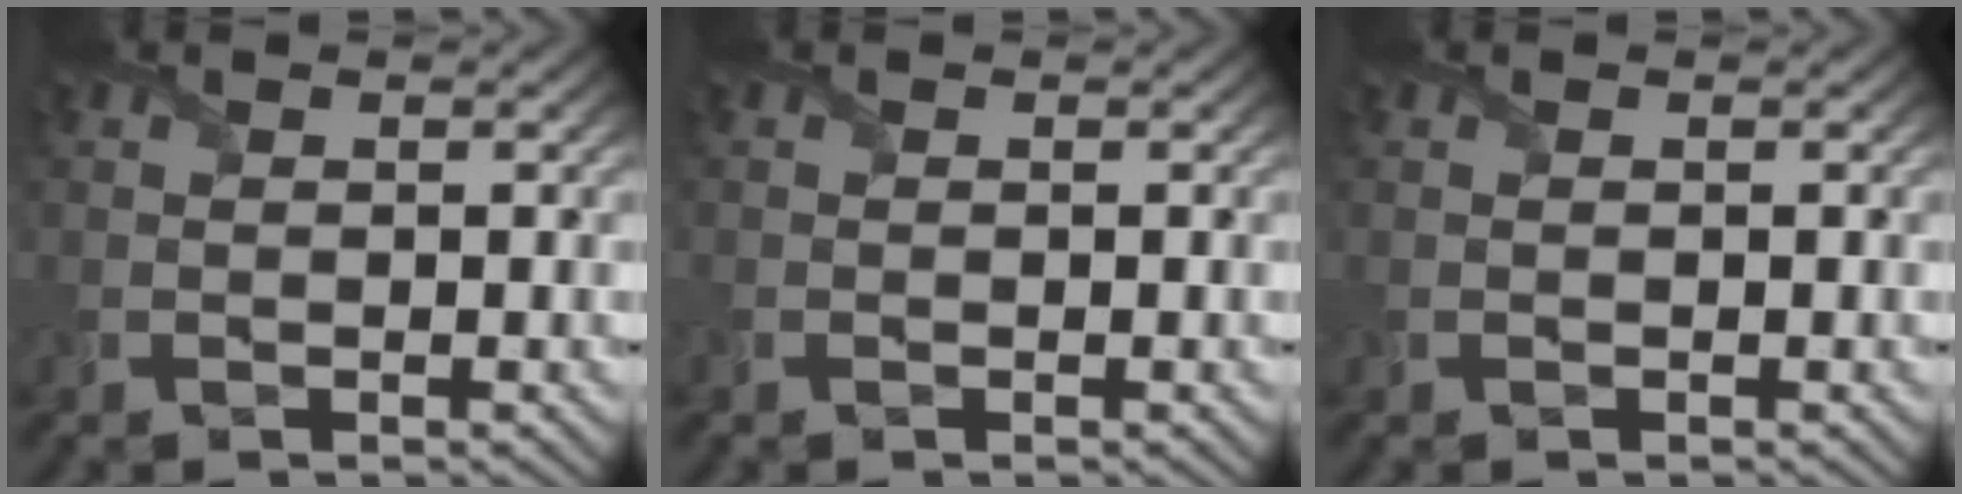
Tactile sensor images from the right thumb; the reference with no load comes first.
{"total": 0.0}
{"total": 0.0}